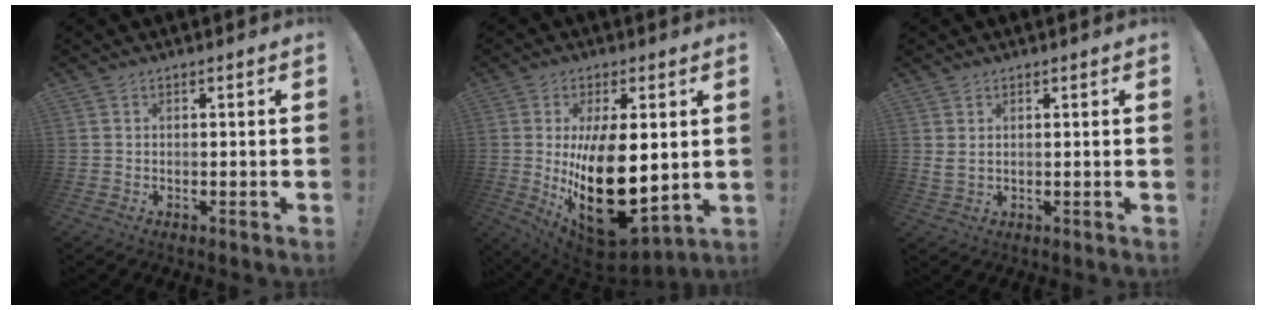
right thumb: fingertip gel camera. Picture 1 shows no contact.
{"total": 23.4, "force": [0.2, 12.3, 19.9], "torque": [-0.319, -0.038, 0.025]}
{"total": 2.1, "force": [1.2, 0.5, 1.7], "torque": [-0.019, -0.008, 0.018]}